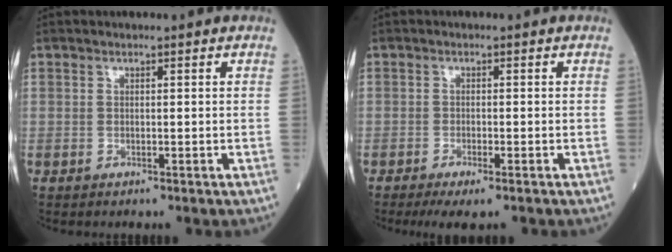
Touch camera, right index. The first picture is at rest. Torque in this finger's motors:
{"motor_torque": [0.24, -0.25, -0.03, 0.01]}